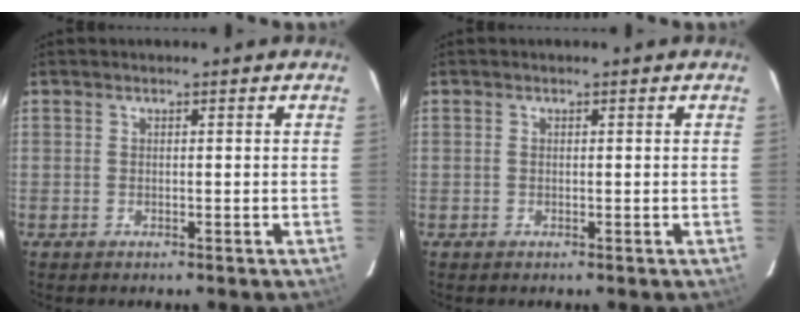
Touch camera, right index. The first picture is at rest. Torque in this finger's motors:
{"motor_torque": [0.15, 0.21, -0.03, 0.00]}